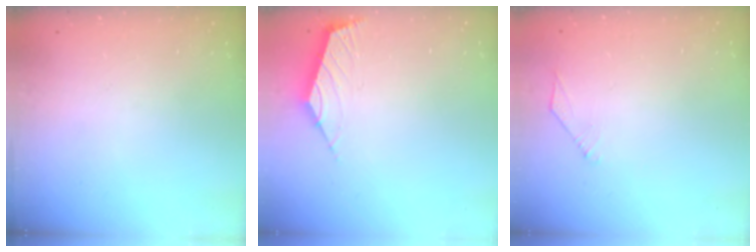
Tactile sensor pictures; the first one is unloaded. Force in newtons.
{"total": 2.5, "press": 2.4, "slide": 0.7}
{"total": 2.6, "press": 2.5, "slide": 0.6}